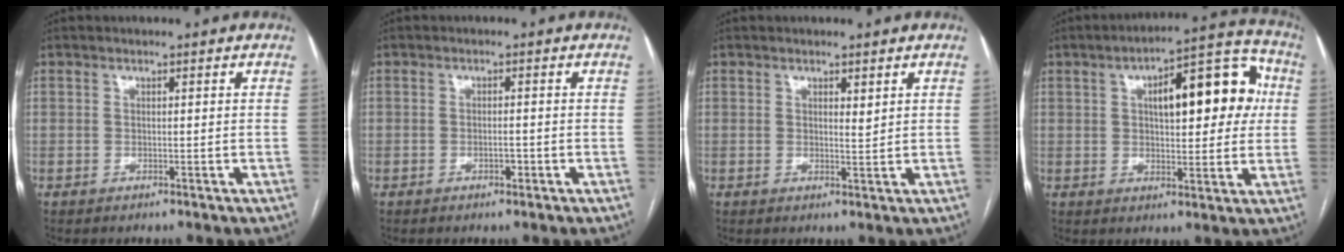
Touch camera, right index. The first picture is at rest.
{"total": 1.3, "force": [-0.6, 0.6, 0.9], "torque": [-0.018, 0.001, -0.008]}
{"total": 1.4, "force": [0.8, 0.3, 1.1], "torque": [-0.020, -0.009, 0.014]}
{"total": 15.2, "force": [3.5, 5.7, 13.7], "torque": [-0.182, 0.041, 0.047]}